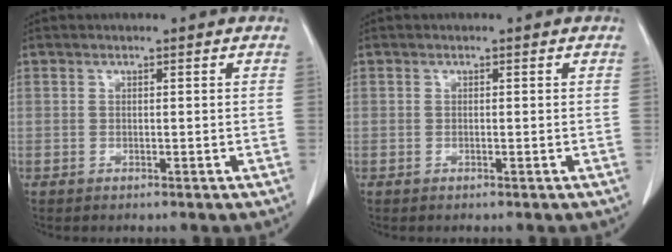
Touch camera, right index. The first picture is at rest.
{"total": 0.0}